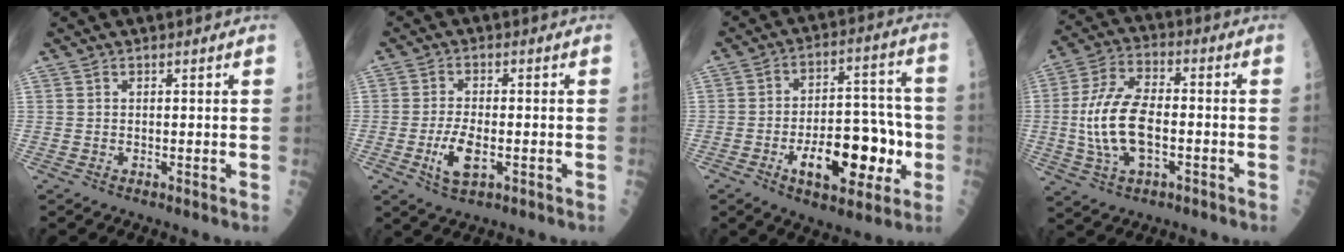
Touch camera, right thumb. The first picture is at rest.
{"total": 6.3, "force": [-1.8, 2.6, 5.4], "torque": [-0.100, 0.003, -0.030]}
{"total": 17.3, "force": [-5.2, 8.4, 14.2], "torque": [-0.182, 0.037, -0.074]}
{"total": 14.0, "force": [-1.8, 7.1, 11.9], "torque": [-0.237, 0.023, -0.034]}